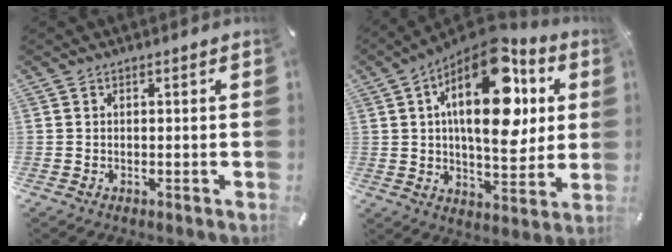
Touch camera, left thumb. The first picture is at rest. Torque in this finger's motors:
{"motor_torque": [2.61, 2.39, 1.60, -1.17, 0.75]}